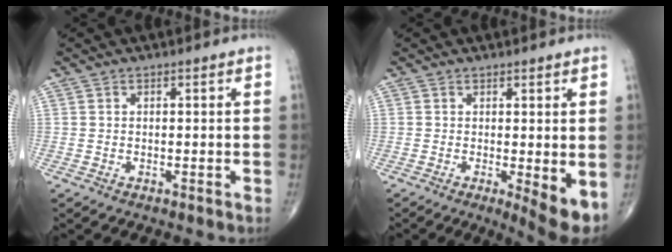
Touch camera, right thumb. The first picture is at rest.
{"total": 5.3, "force": [-0.4, 1.3, 5.2], "torque": [-0.073, -0.016, -0.005]}